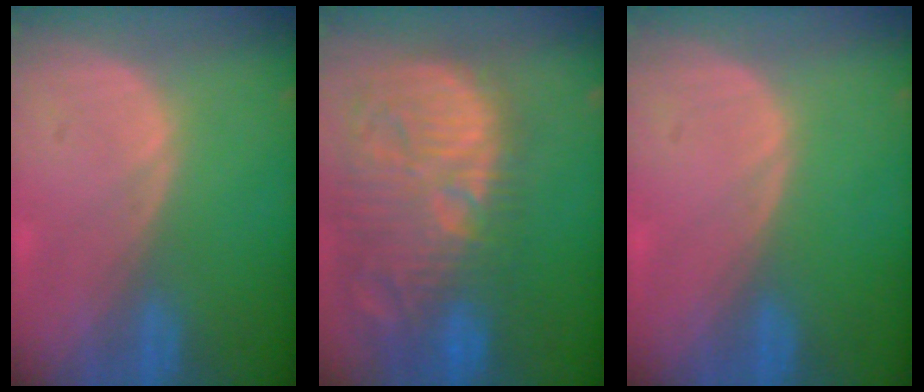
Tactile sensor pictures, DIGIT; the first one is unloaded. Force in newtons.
{"total": 15.4, "press": 13.4, "slide": 7.5}
{"total": 0.0}